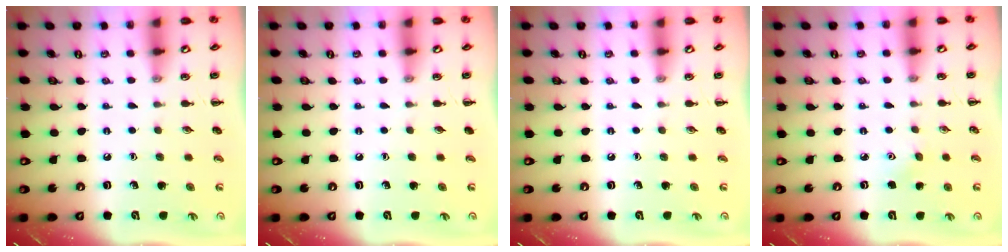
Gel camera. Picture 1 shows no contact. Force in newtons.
{"total": 0.0}
{"total": 0.0}
{"total": 3.2, "press": 3.1, "slide": 0.8}